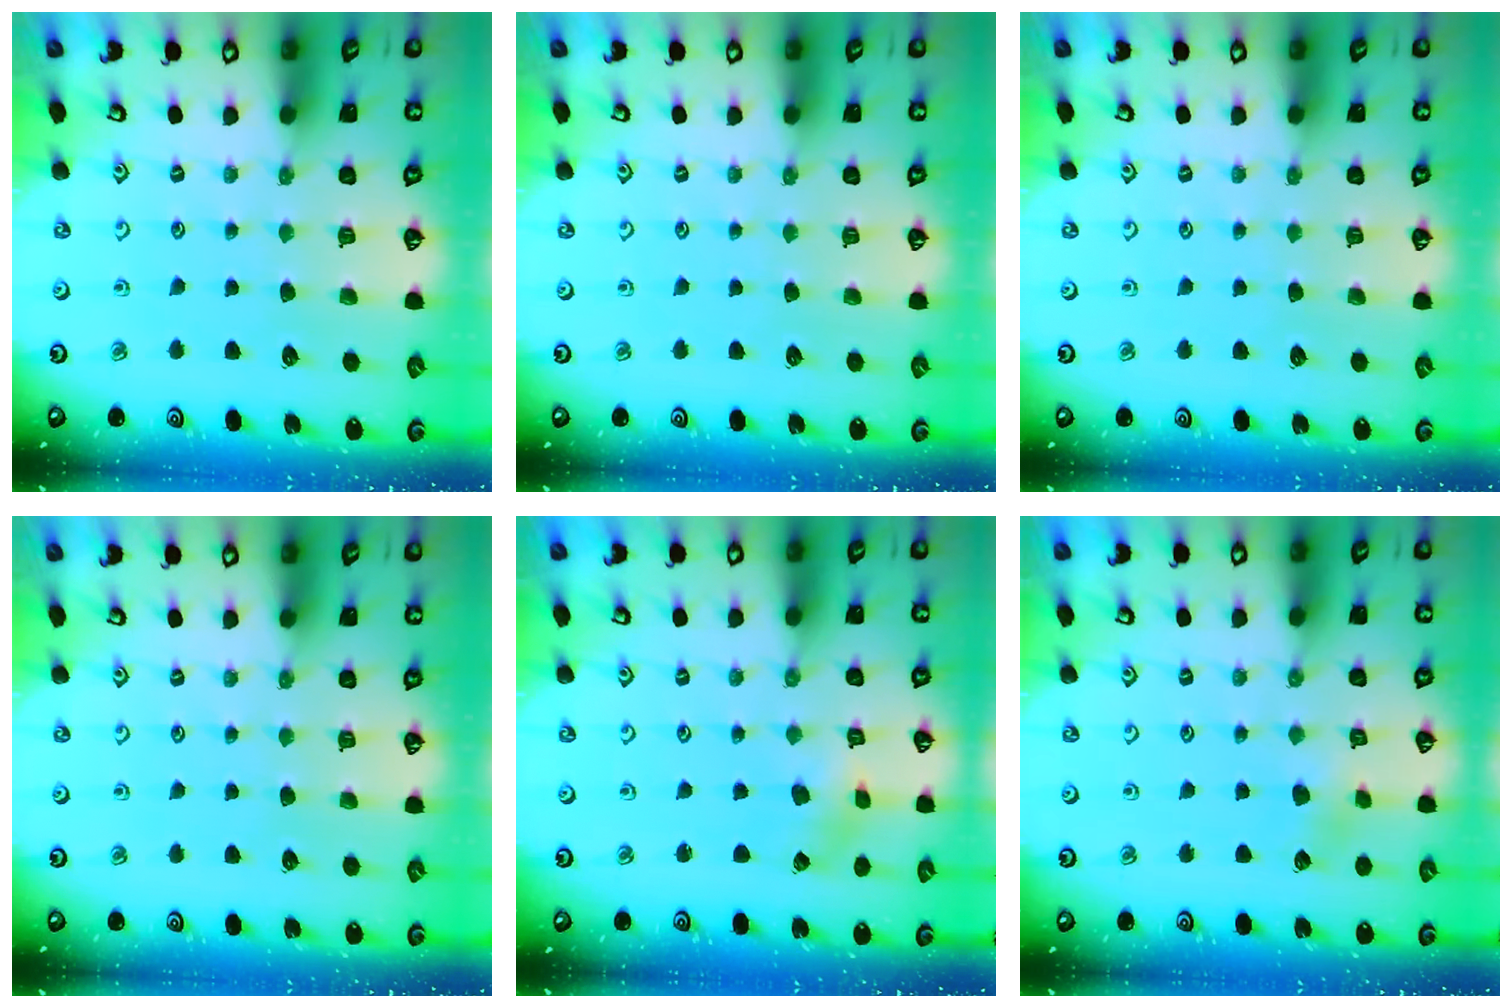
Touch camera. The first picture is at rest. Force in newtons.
{"total": 0.0}
{"total": 0.0}
{"total": 0.0}
{"total": 1.2, "press": 1.2, "slide": 0.2}
{"total": 3.2, "press": 3.2, "slide": 0.4}